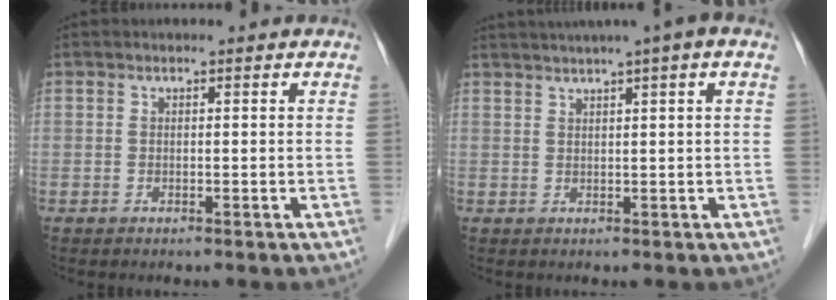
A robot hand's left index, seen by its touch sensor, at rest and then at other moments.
{"total": 7.3, "force": [4.9, -0.6, 5.4], "torque": [-0.084, 0.034, 0.069]}